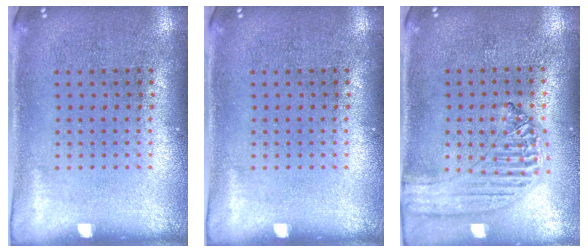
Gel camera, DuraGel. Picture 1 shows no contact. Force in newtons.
{"total": 0.0}
{"total": 1.2, "press": 1.2, "slide": 0.1}